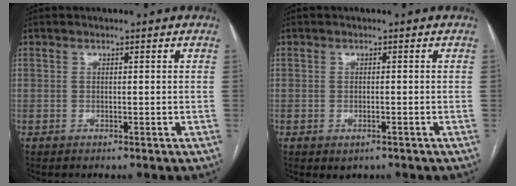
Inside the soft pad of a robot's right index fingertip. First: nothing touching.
{"total": 1.5, "force": [-0.8, 0.8, 1.0], "torque": [-0.014, -0.001, -0.002]}